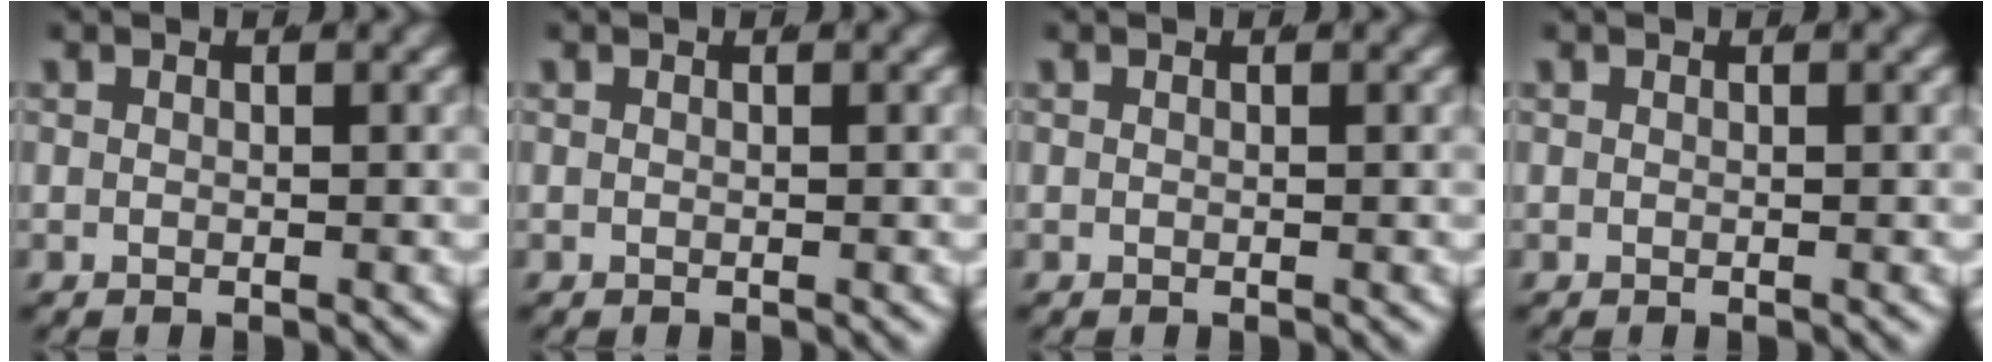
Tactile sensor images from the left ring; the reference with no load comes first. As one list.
[{"total": 0.0}, {"total": 0.0}, {"total": 0.0}]